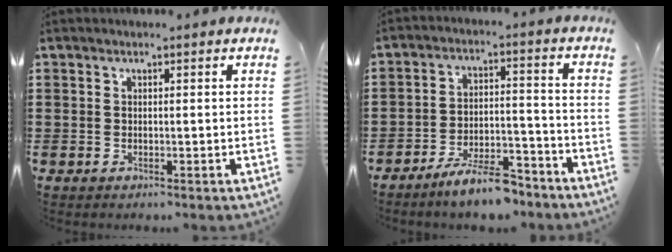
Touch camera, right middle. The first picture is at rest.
{"total": 7.8, "force": [-6.7, 1.3, 3.7], "torque": [-0.065, 0.011, -0.124]}